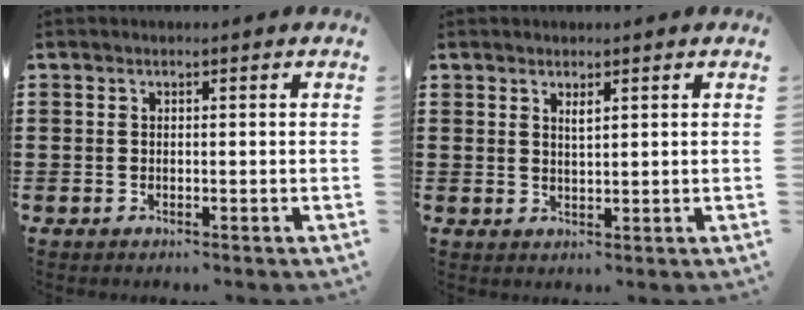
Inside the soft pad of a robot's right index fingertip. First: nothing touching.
{"total": 1.5, "force": [1.0, 0.4, 1.0], "torque": [-0.021, 0.002, 0.017]}